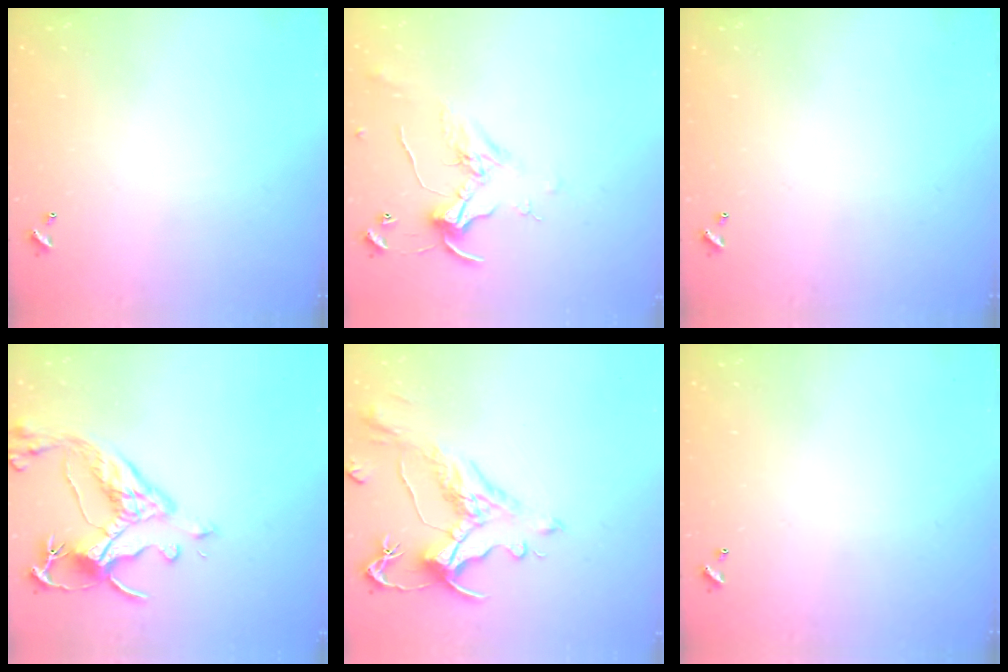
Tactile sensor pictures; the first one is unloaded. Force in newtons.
{"total": 1.6, "press": 1.5, "slide": 0.5}
{"total": 0.0}
{"total": 7.5, "press": 7.3, "slide": 1.5}
{"total": 1.1, "press": 0.0, "slide": 1.1}
{"total": 0.0}